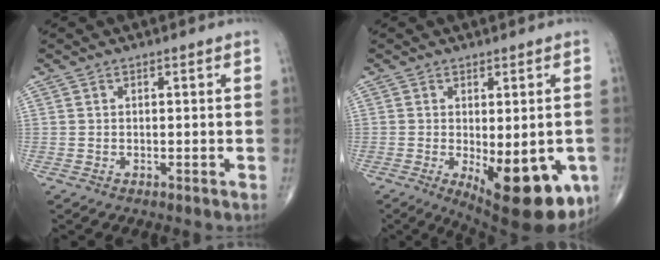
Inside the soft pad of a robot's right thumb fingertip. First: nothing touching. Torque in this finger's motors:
{"motor_torque": [-0.47, 0.78, 0.16, -0.10, 0.12]}